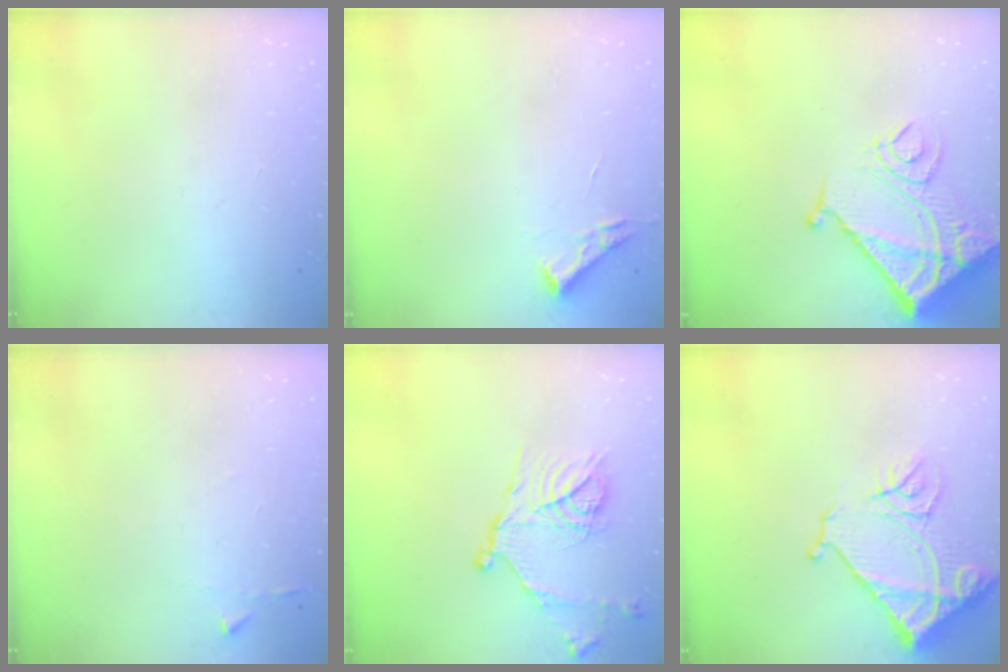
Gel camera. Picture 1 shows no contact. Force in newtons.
{"total": 3.1, "press": 3.0, "slide": 0.4}
{"total": 16.5, "press": 16.4, "slide": 2.0}
{"total": 2.9, "press": 2.9, "slide": 0.3}
{"total": 18.1, "press": 18.0, "slide": 1.7}
{"total": 14.4, "press": 14.3, "slide": 1.7}